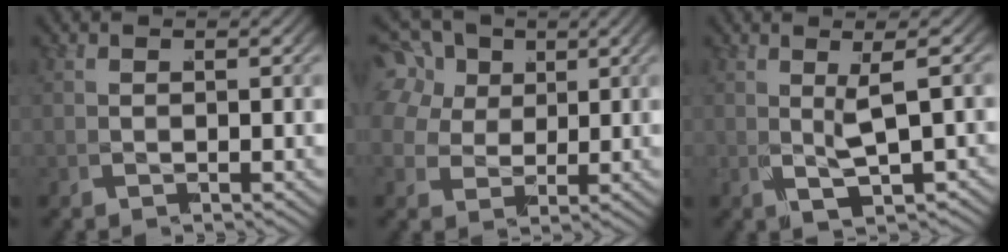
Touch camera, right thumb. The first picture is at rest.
{"total": 4.8, "force": [1.9, 4.0, 2.0], "torque": [-0.069, -0.001, 0.031]}
{"total": 3.0, "force": [0.4, 0.5, 2.9], "torque": [-0.044, 0.007, 0.010]}